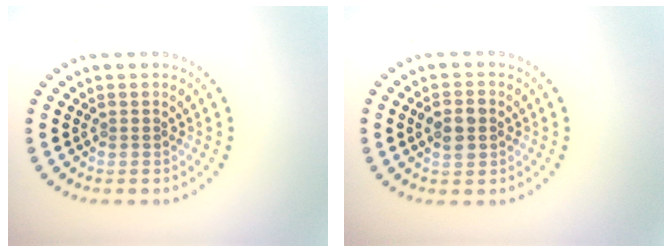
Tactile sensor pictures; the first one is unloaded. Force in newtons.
{"total": 2.7, "press": 2.7, "slide": 0.0}